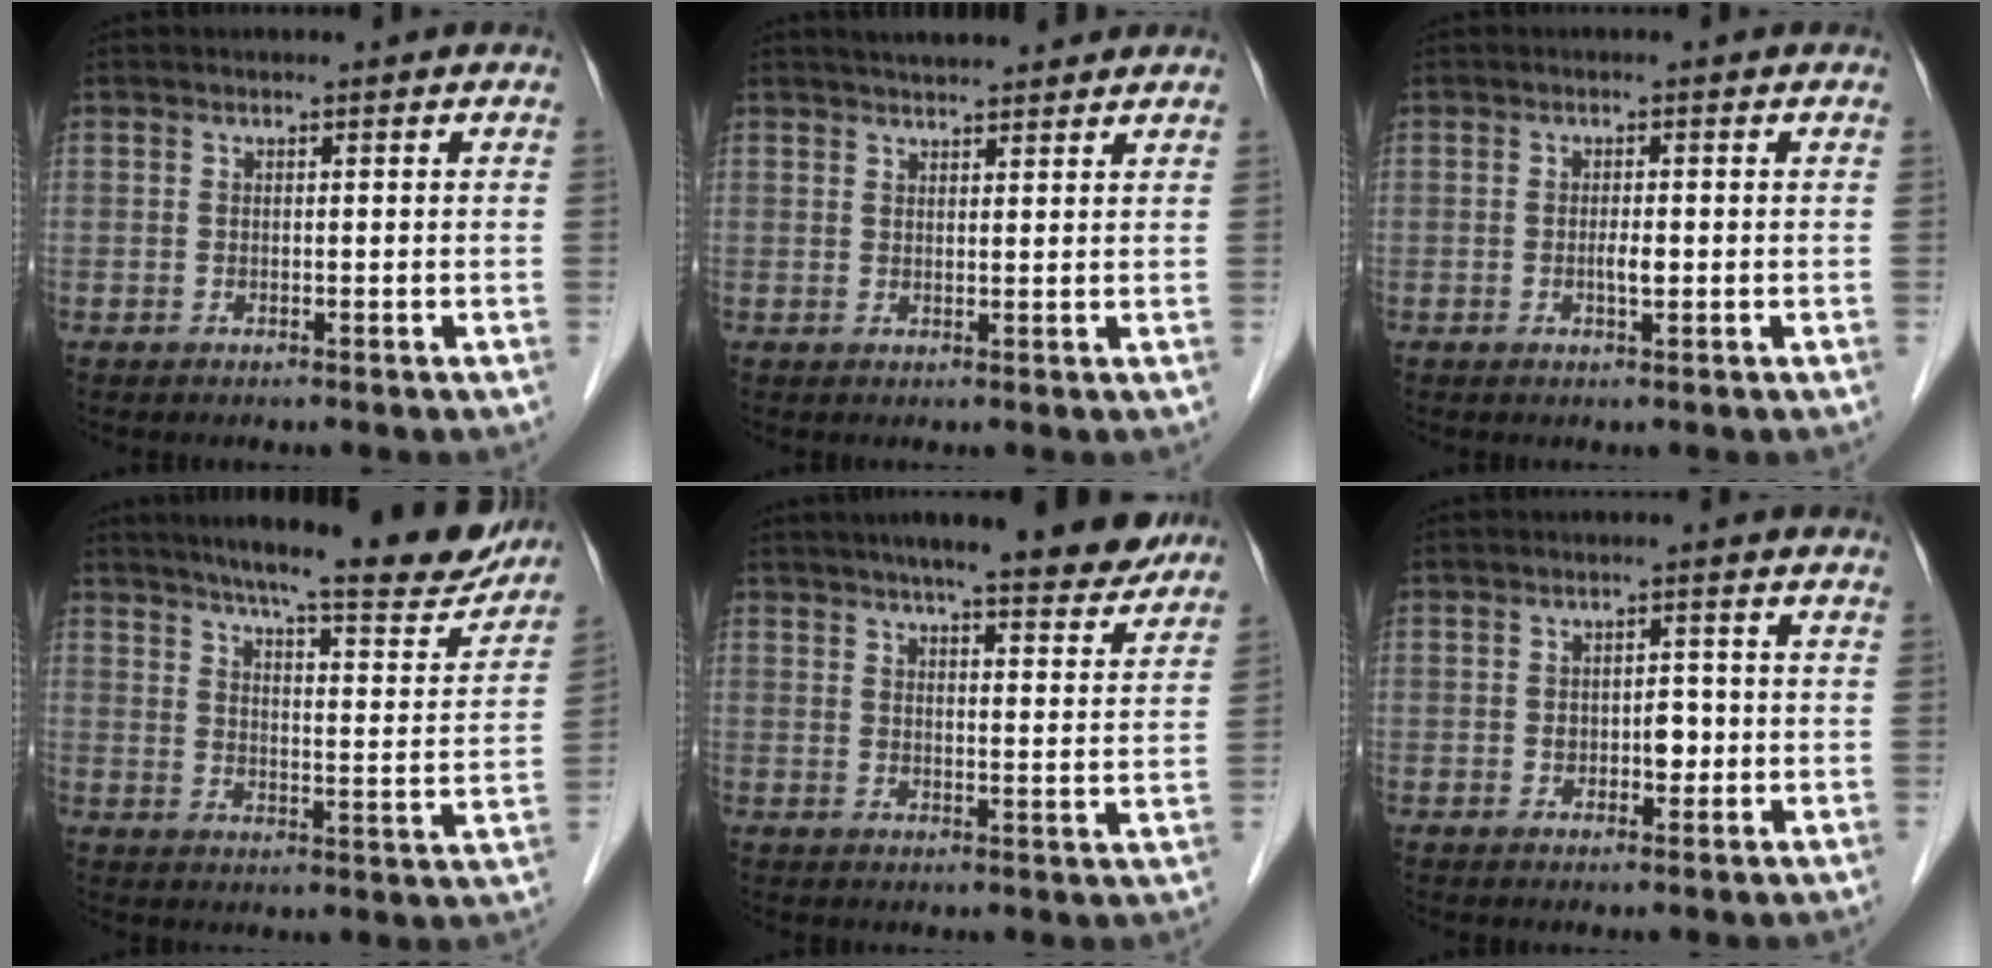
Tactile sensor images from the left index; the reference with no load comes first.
{"total": 7.0, "force": [6.4, 1.1, 2.6], "torque": [-0.037, 0.027, 0.087]}
{"total": 2.0, "force": [-0.6, 0.4, 1.9], "torque": [-0.036, 0.000, -0.009]}
{"total": 19.2, "force": [16.8, 2.1, 9.0], "torque": [-0.127, -0.029, 0.217]}
{"total": 14.7, "force": [12.5, 1.9, 7.4], "torque": [-0.098, 0.001, 0.161]}
{"total": 2.8, "force": [-0.6, 1.7, 2.1], "torque": [-0.029, 0.005, -0.003]}